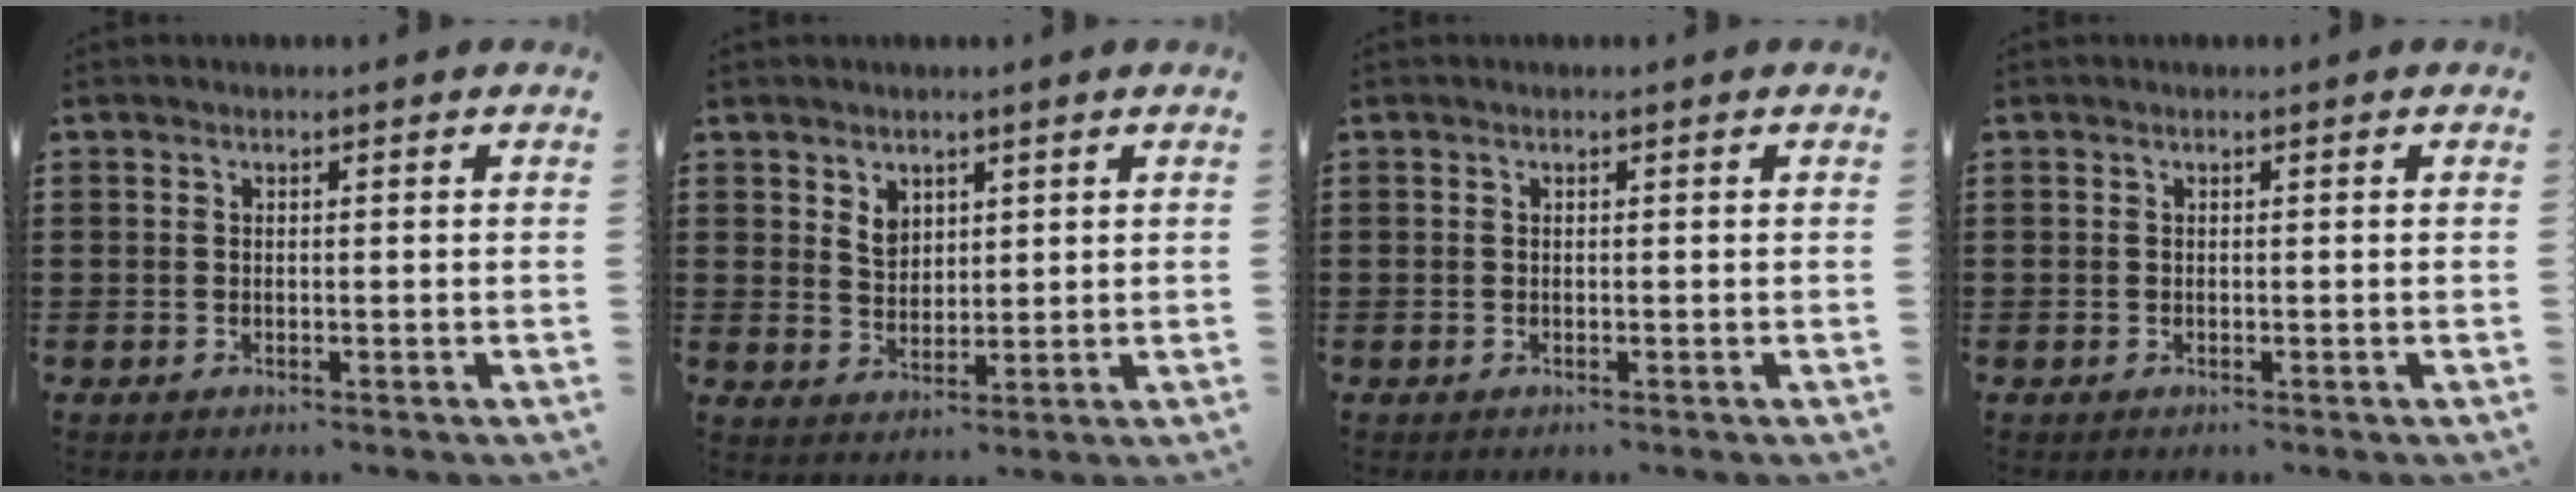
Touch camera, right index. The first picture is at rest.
{"total": 3.2, "force": [1.9, 2.3, 1.2], "torque": [-0.031, 0.007, 0.036]}
{"total": 0.0}
{"total": 0.0}